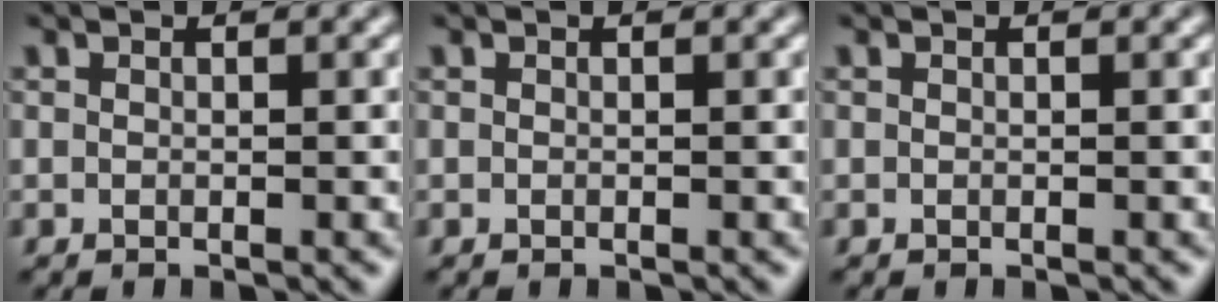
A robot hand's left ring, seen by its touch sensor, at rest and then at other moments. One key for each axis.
{"total": 0.0}
{"total": 0.0}